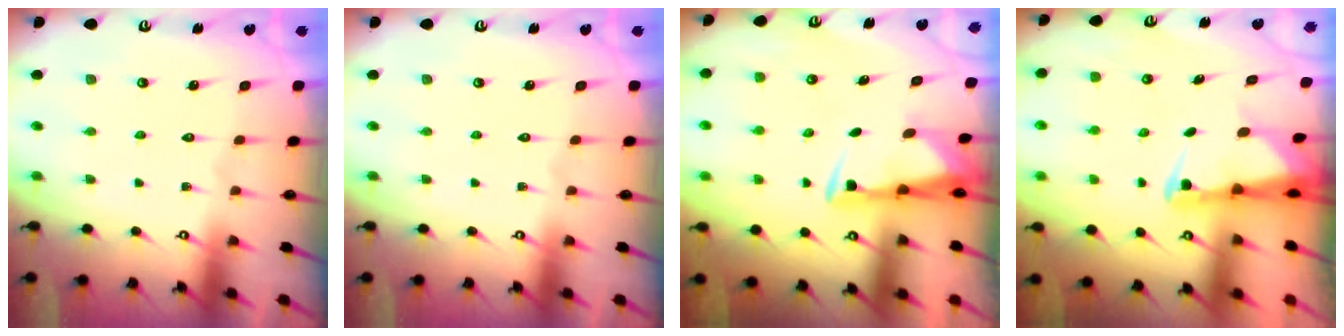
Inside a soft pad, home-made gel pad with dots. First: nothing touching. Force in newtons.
{"total": 0.0}
{"total": 2.9, "press": 2.8, "slide": 0.9}
{"total": 2.4, "press": 2.4, "slide": 0.5}